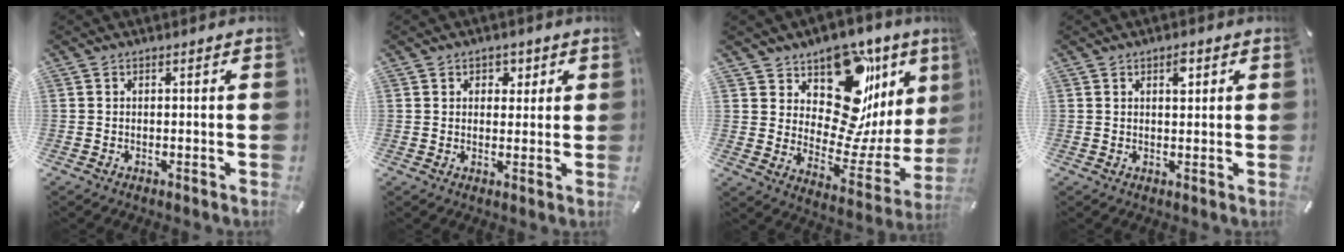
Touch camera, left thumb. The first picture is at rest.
{"total": 3.1, "force": [1.3, 2.7, 0.9], "torque": [0.000, -0.002, 0.016]}
{"total": 15.5, "force": [8.3, 9.6, 8.9], "torque": [-0.103, -0.104, 0.137]}
{"total": 2.9, "force": [1.4, 1.6, 2.0], "torque": [-0.020, -0.006, 0.019]}